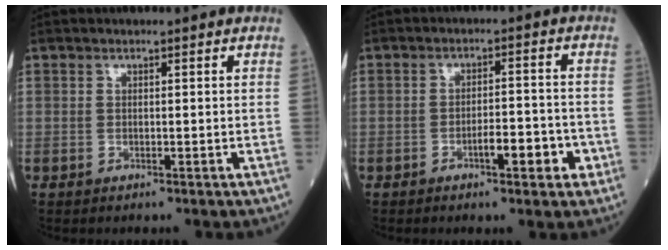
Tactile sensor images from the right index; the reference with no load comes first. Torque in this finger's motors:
{"motor_torque": [0.25, 0.07, 0.09, 0.07]}